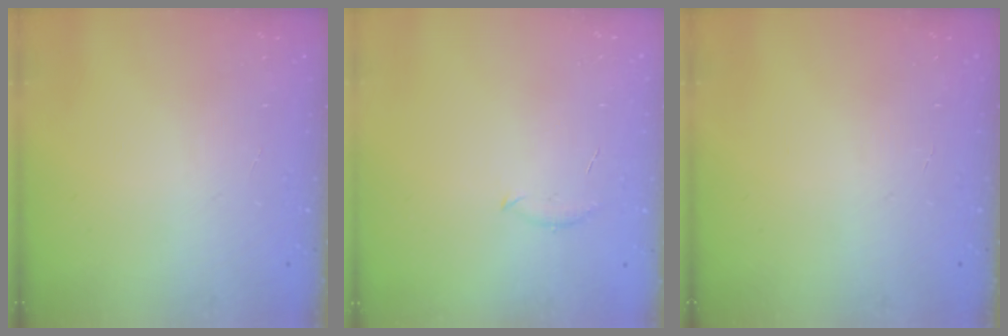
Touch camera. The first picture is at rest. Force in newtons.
{"total": 5.5, "press": 5.2, "slide": 1.5}
{"total": 0.0}